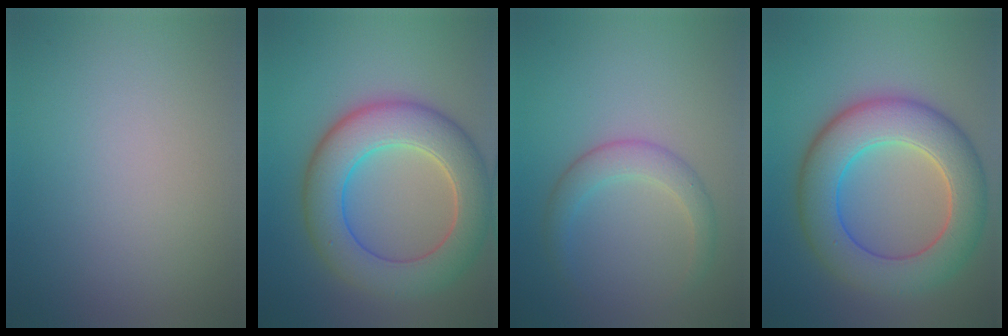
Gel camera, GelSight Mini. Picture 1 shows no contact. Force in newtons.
{"total": 8.7, "press": 8.7, "slide": 0.7}
{"total": 2.7, "press": 2.7, "slide": 0.2}
{"total": 9.1, "press": 9.1, "slide": 0.4}